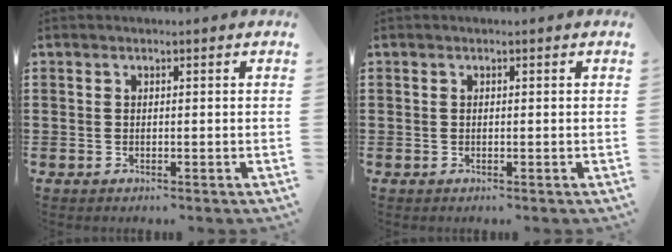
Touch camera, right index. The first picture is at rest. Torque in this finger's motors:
{"motor_torque": [0.18, 0.37, 0.03, 0.02]}